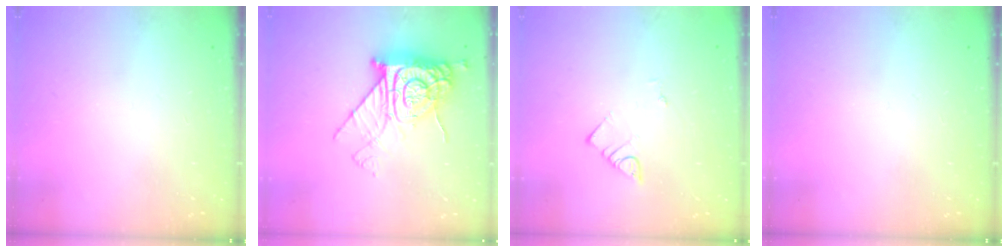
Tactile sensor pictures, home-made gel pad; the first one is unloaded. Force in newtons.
{"total": 13.3, "press": 13.3, "slide": 1.0}
{"total": 2.8, "press": 2.8, "slide": 0.2}
{"total": 0.0}